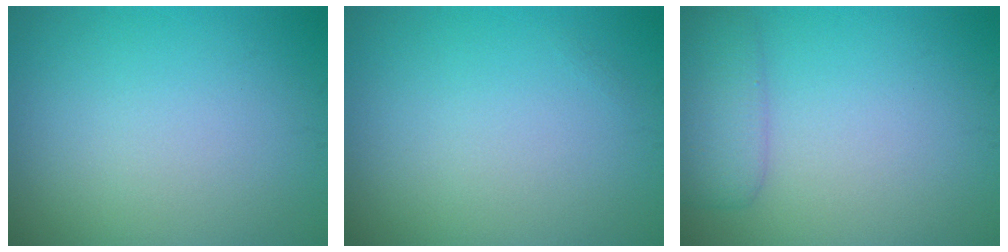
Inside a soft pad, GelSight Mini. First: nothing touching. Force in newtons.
{"total": 0.0}
{"total": 3.1, "press": 3.1, "slide": 0.2}